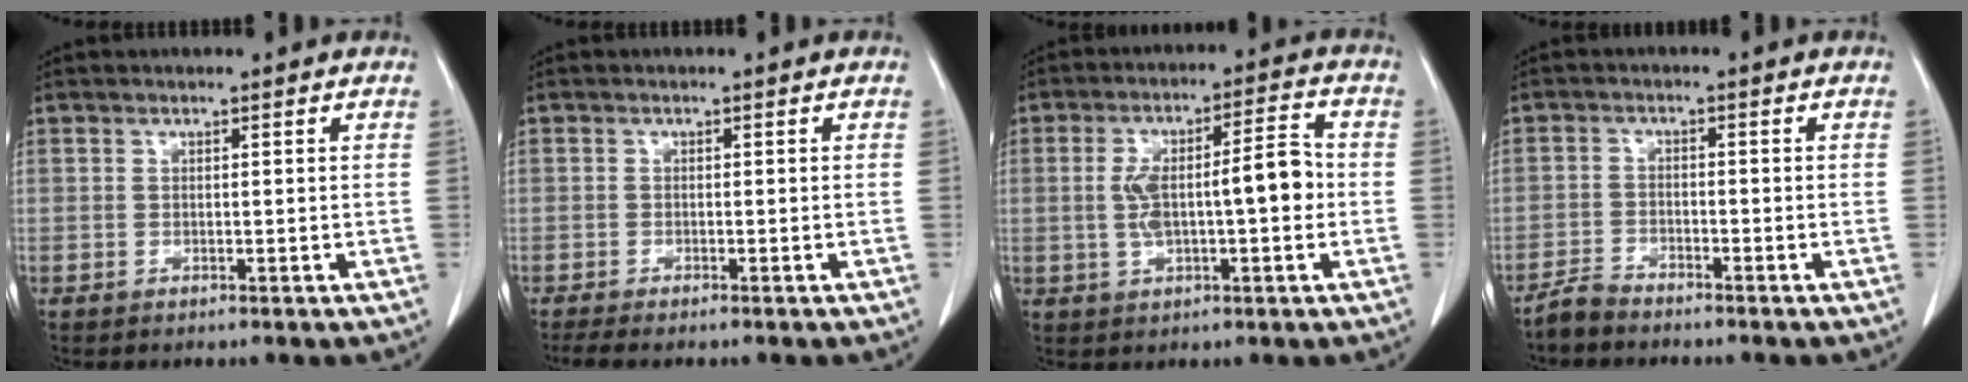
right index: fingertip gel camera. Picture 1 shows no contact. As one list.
[{"total": 3.0, "force": [-2.5, 0.0, 1.6], "torque": [-0.024, -0.007, -0.037]}, {"total": 10.1, "force": [-0.4, 2.6, 9.7], "torque": [-0.174, 0.030, -0.002]}, {"total": 2.6, "force": [-2.6, 0.3, 0.5], "torque": [-0.015, -0.006, -0.049]}]